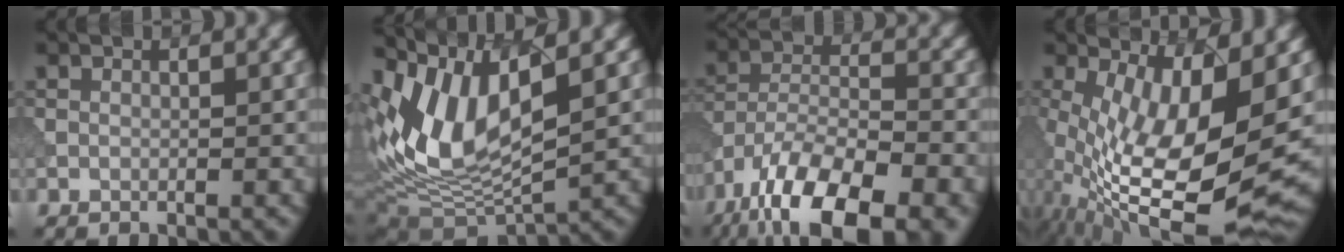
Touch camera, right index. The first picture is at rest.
{"total": 9.9, "force": [3.3, 4.6, 8.1], "torque": [-0.168, 0.001, 0.065]}
{"total": 15.0, "force": [-10.2, 5.6, 9.4], "torque": [-0.177, -0.026, -0.166]}
{"total": 13.7, "force": [-0.8, 5.0, 12.8], "torque": [-0.240, -0.025, 0.004]}